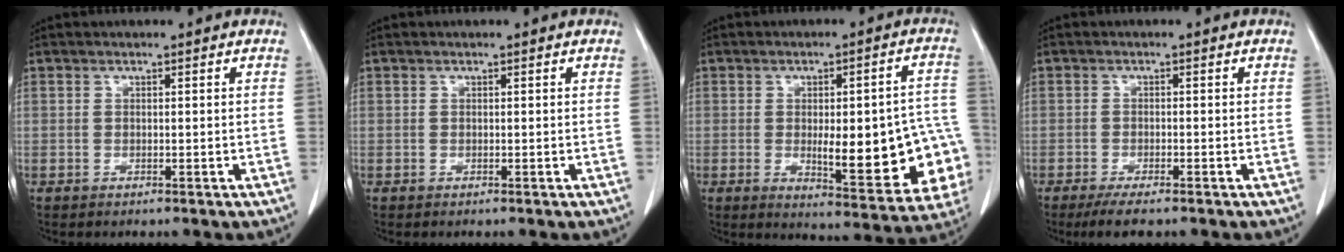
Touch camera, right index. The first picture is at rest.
{"total": 0.0}
{"total": 18.3, "force": [-3.0, 5.3, 17.2], "torque": [-0.146, 0.021, -0.013]}
{"total": 3.7, "force": [-2.6, 0.8, 2.4], "torque": [-0.042, -0.006, -0.042]}